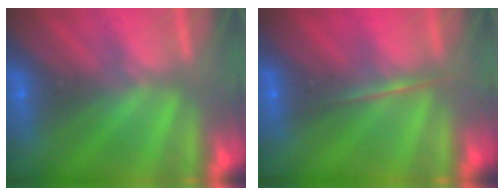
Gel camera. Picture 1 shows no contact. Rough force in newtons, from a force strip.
{"total": 1.7}